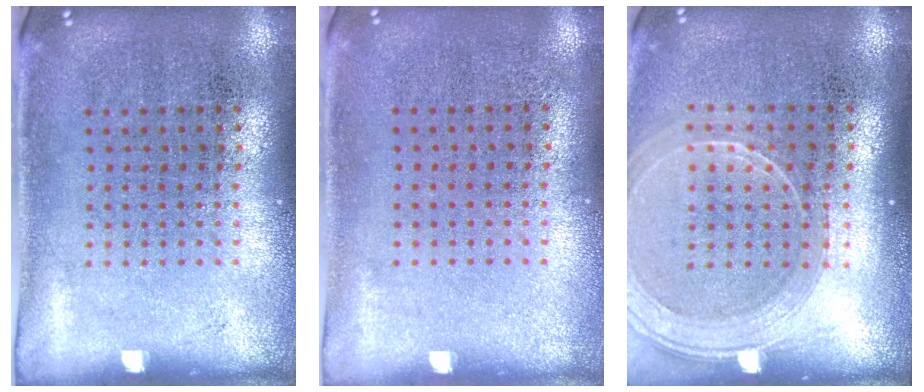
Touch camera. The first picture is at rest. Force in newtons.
{"total": 0.0}
{"total": 2.0, "press": 1.8, "slide": 0.8}